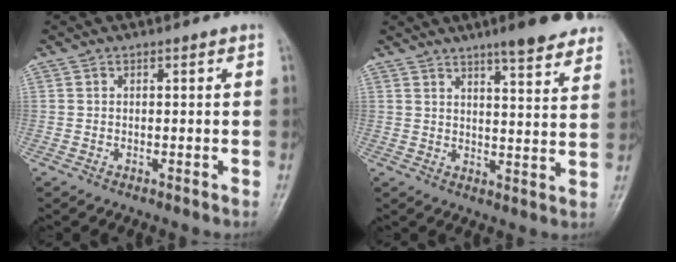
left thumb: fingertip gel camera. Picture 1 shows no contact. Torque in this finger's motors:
{"motor_torque": [2.39, 0.70, 1.57, -1.20, 0.06]}